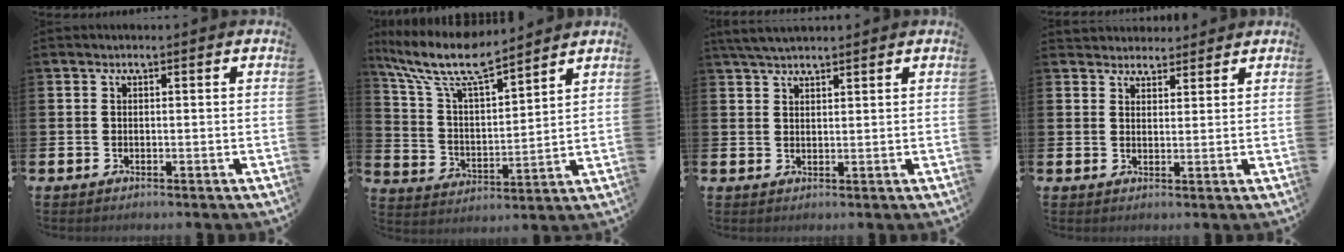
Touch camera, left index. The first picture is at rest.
{"total": 10.3, "force": [8.8, 2.1, 4.9], "torque": [-0.136, -0.042, 0.153]}
{"total": 3.7, "force": [3.3, 0.8, 1.4], "torque": [-0.033, -0.005, 0.062]}
{"total": 3.3, "force": [3.0, 1.2, -0.3], "torque": [-0.004, -0.009, 0.056]}